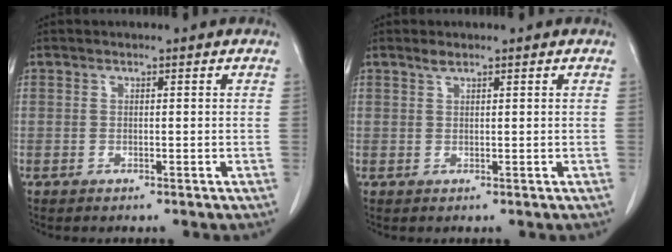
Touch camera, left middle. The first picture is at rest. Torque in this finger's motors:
{"motor_torque": [0.45, -0.39, -0.01, 0.01]}